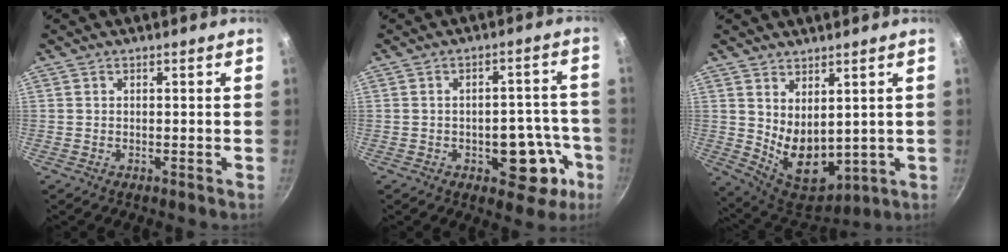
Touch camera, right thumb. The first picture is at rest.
{"total": 10.9, "force": [-4.3, 6.2, 7.9], "torque": [-0.047, 0.034, -0.049]}
{"total": 10.6, "force": [2.6, 6.6, 7.9], "torque": [-0.106, -0.047, 0.074]}